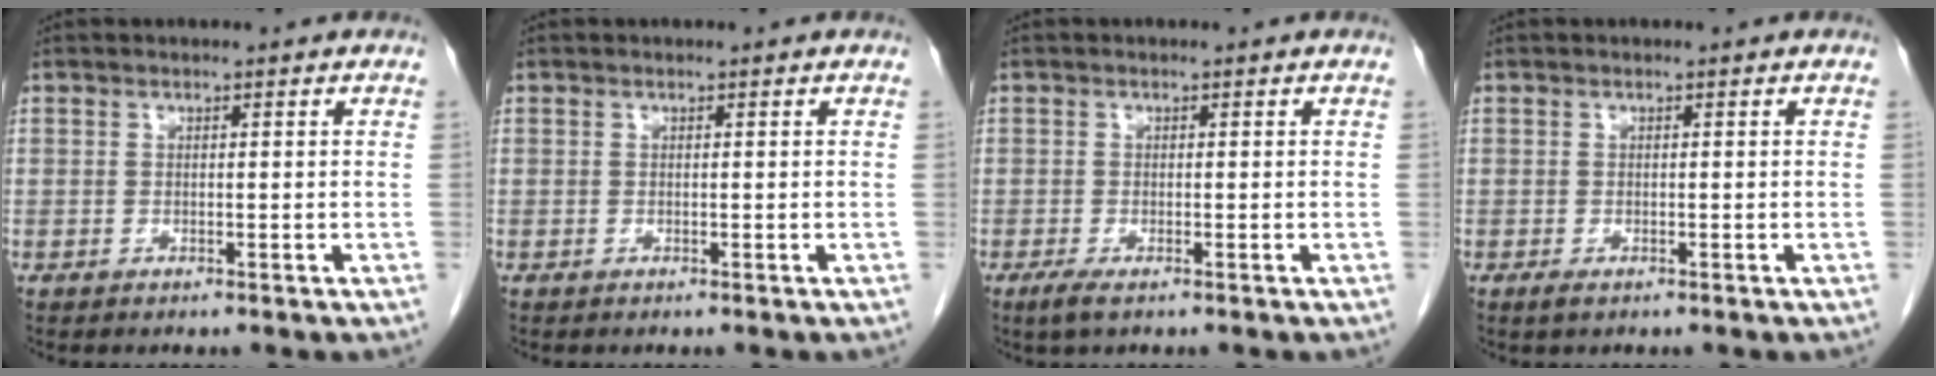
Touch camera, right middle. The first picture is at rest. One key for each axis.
{"total": 0.0}
{"total": 1.8, "fx": -1.1, "fy": 0.3, "fz": 1.4, "tx": -0.034, "ty": -0.006, "tz": -0.021}
{"total": 1.0, "fx": -0.6, "fy": 0.4, "fz": 0.7, "tx": -0.015, "ty": -0.002, "tz": -0.006}